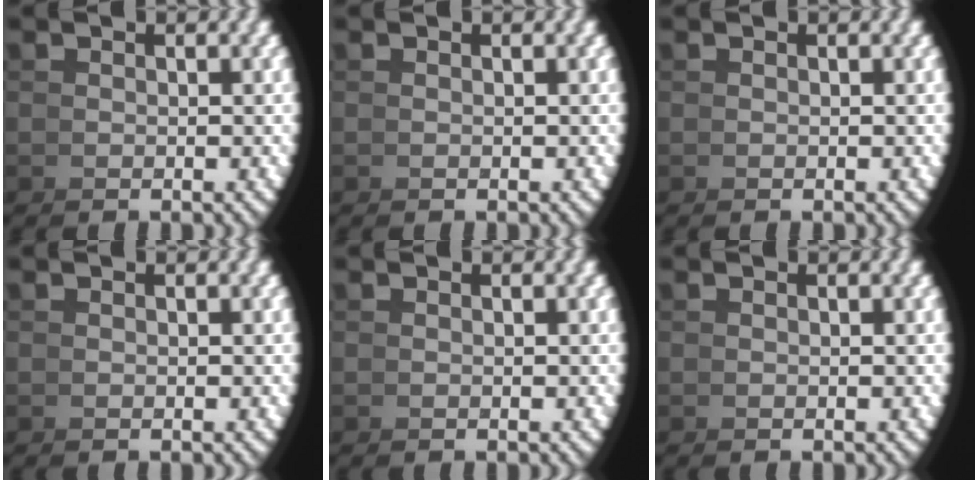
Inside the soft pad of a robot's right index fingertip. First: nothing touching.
{"total": 0.0}
{"total": 0.0}
{"total": 0.0}
{"total": 0.0}
{"total": 0.0}